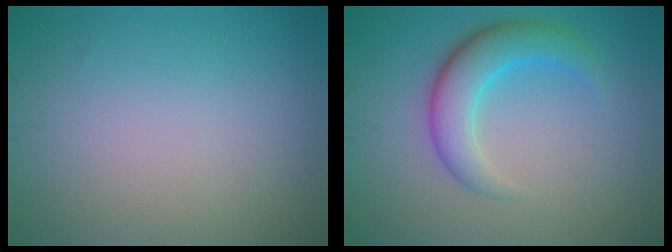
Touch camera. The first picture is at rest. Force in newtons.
{"total": 4.4, "press": 4.4, "slide": 0.3}